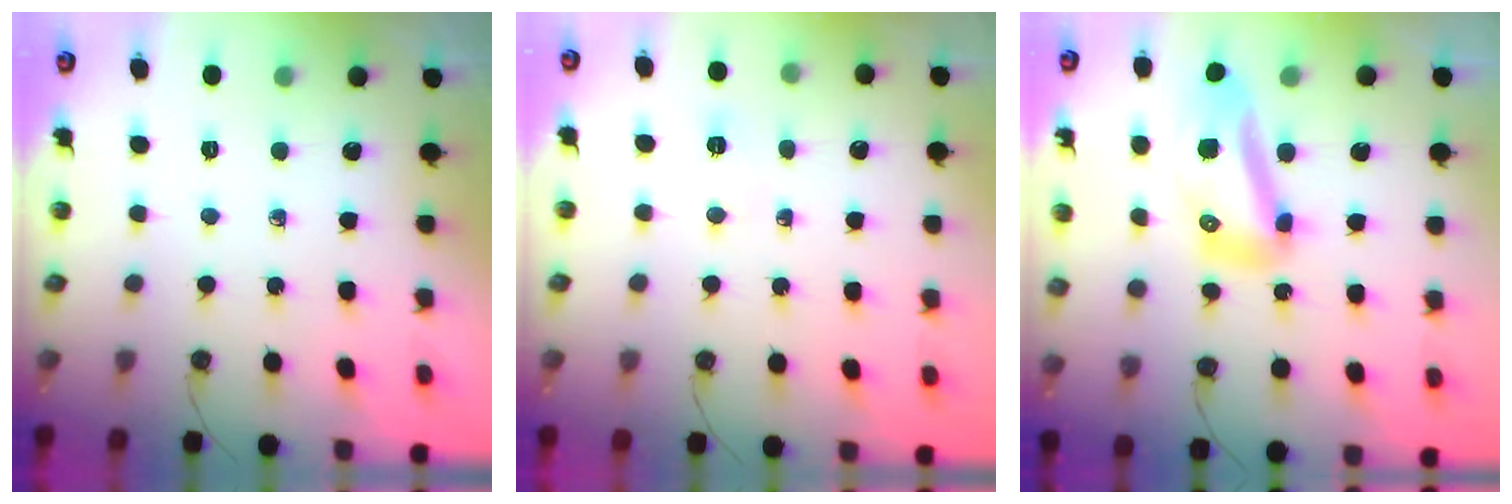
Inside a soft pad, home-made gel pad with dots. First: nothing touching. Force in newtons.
{"total": 3.1, "press": 2.8, "slide": 1.3}
{"total": 14.2, "press": 14.2, "slide": 1.5}